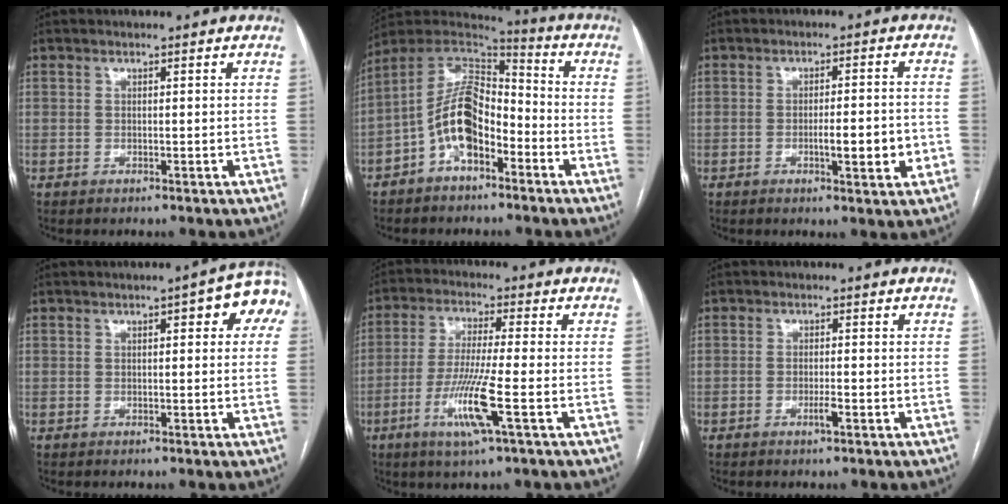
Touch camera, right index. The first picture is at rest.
{"total": 11.7, "force": [-4.6, 5.6, 9.2], "torque": [-0.182, 0.035, -0.083]}
{"total": 6.0, "force": [-1.8, 0.9, 5.7], "torque": [-0.084, 0.000, -0.022]}
{"total": 6.8, "force": [2.5, 1.9, 6.1], "torque": [-0.071, 0.021, 0.022]}
{"total": 9.4, "force": [-3.5, -0.4, 8.8], "torque": [-0.176, -0.018, -0.069]}
{"total": 1.6, "force": [-0.8, 0.1, 1.4], "torque": [-0.025, 0.000, -0.015]}